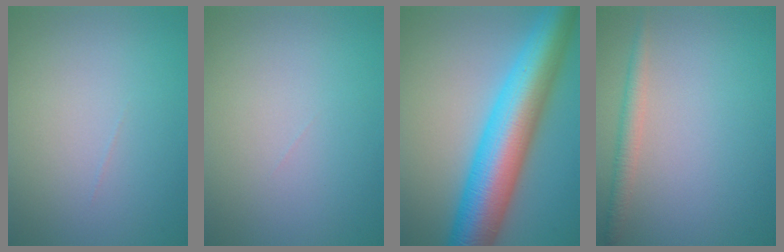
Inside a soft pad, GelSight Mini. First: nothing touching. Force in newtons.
{"total": 0.0}
{"total": 11.6, "press": 11.6, "slide": 0.1}
{"total": 1.9, "press": 1.9, "slide": 0.0}